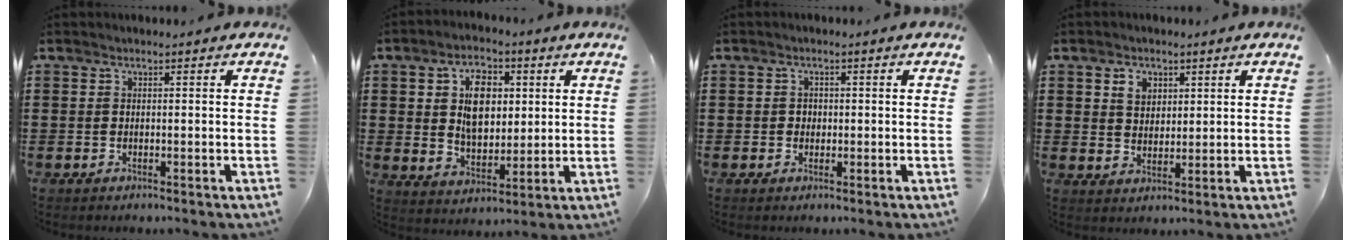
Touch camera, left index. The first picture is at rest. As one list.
[{"total": 7.9, "force": [2.5, 5.0, 5.6], "torque": [-0.102, 0.011, 0.038]}, {"total": 1.0, "force": [0.1, 1.0, 0.3], "torque": [-0.009, 0.006, 0.000]}, {"total": 3.5, "force": [1.9, 2.5, 1.3], "torque": [-0.019, 0.004, 0.030]}]